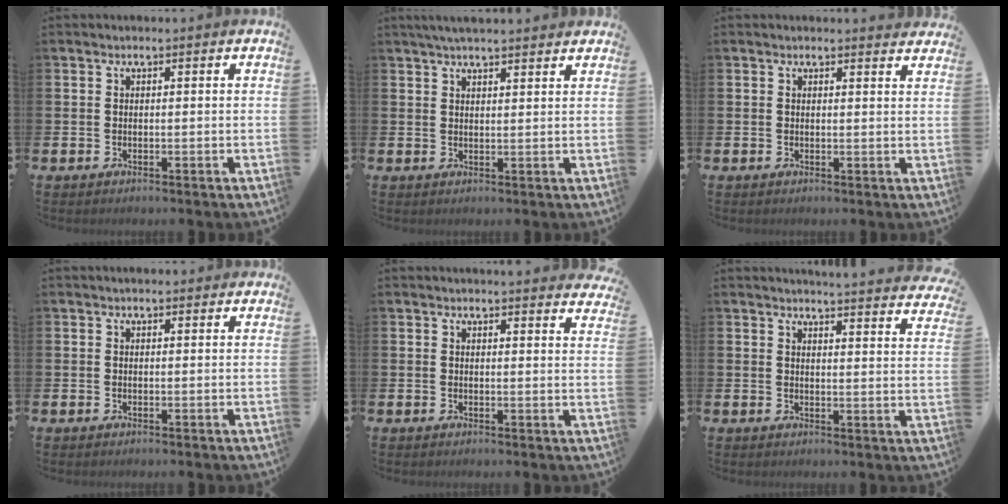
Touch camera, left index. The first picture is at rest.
{"total": 3.3, "force": [3.1, 0.3, 1.1], "torque": [-0.025, -0.005, 0.056]}
{"total": 1.3, "force": [1.3, 0.1, 0.0], "torque": [0.007, -0.008, 0.023]}
{"total": 0.8, "force": [0.6, 0.5, 0.2], "torque": [0.004, 0.004, 0.007]}
{"total": 2.2, "force": [2.2, 0.0, -0.2], "torque": [0.009, -0.015, 0.039]}
{"total": 4.2, "force": [4.1, -0.4, 0.2], "torque": [-0.004, -0.032, 0.072]}